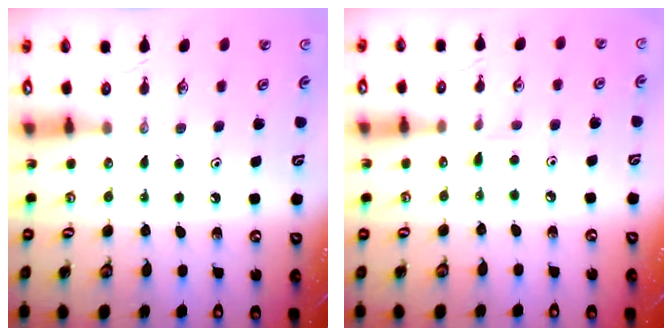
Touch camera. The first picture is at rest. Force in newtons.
{"total": 2.2, "press": 2.1, "slide": 0.3}